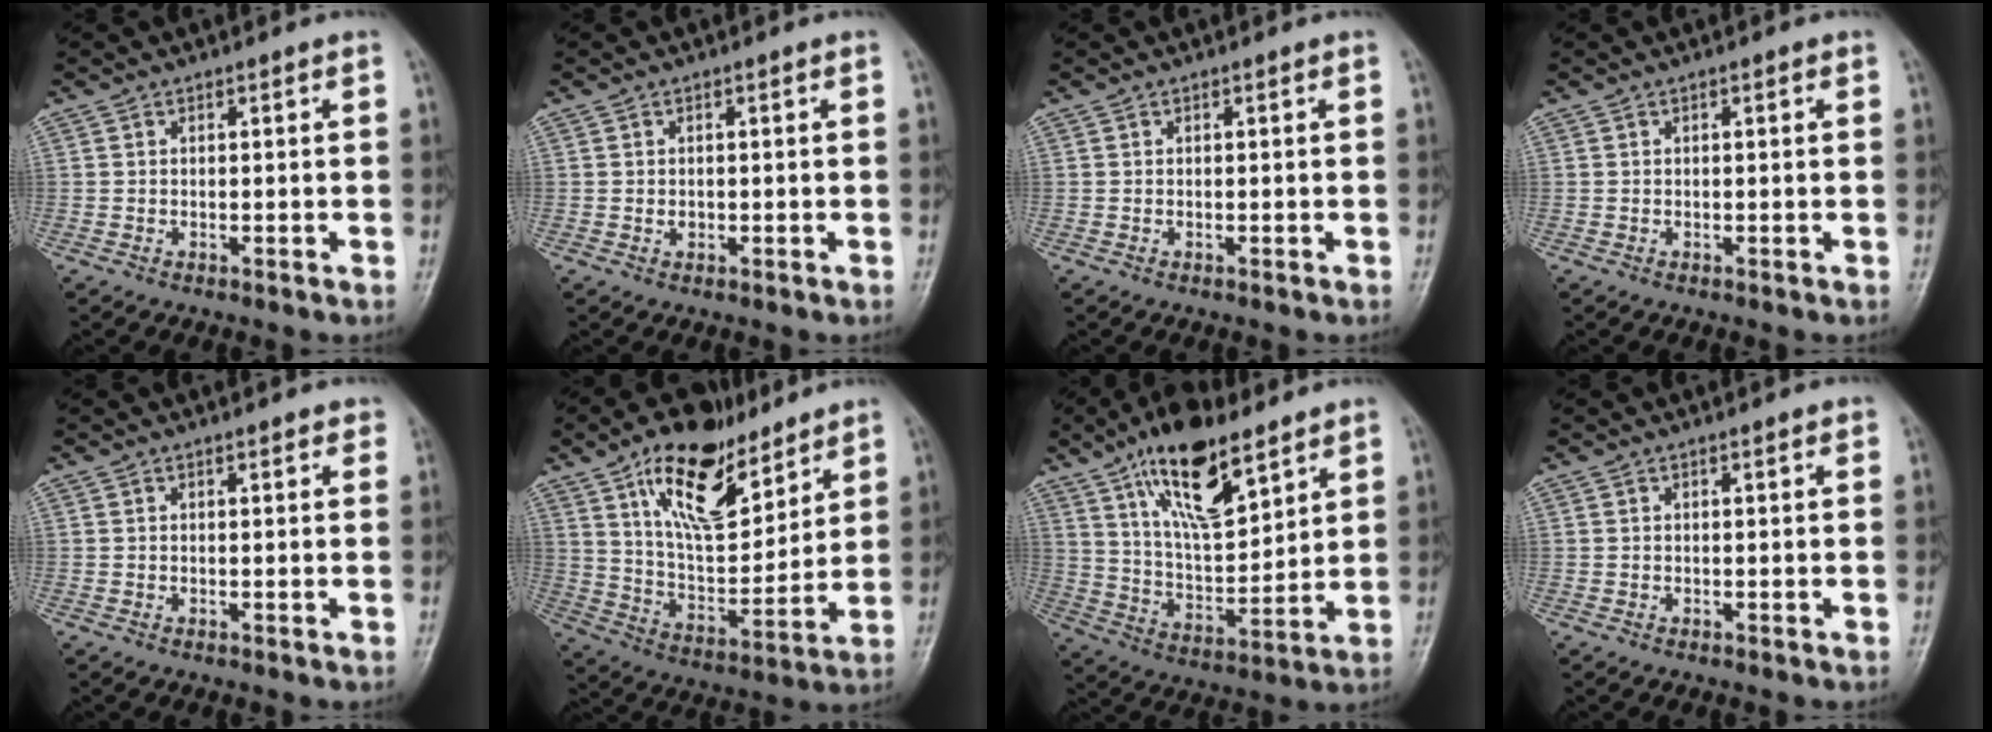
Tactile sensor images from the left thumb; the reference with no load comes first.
{"total": 0.9, "force": [0.1, 0.8, 0.4], "torque": [0.000, 0.001, 0.002]}
{"total": 0.0}
{"total": 0.9, "force": [0.4, 0.3, 0.7], "torque": [-0.012, 0.001, 0.003]}
{"total": 2.1, "force": [1.6, 0.8, 1.1], "torque": [-0.002, -0.002, 0.016]}
{"total": 20.0, "force": [11.9, 9.2, 13.2], "torque": [-0.170, -0.055, 0.212]}
{"total": 18.3, "force": [10.9, 7.4, 12.8], "torque": [-0.186, -0.051, 0.199]}
{"total": 1.2, "force": [0.8, 0.3, 0.8], "torque": [-0.010, -0.003, 0.010]}